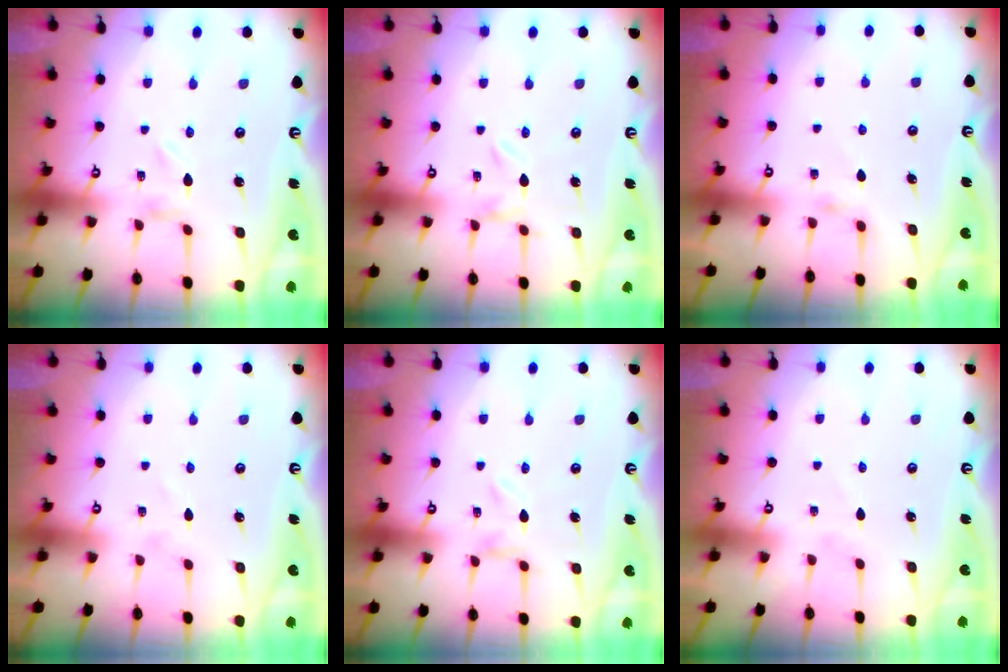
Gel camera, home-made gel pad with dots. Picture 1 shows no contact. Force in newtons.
{"total": 0.0}
{"total": 2.7, "press": 2.7, "slide": 0.5}
{"total": 1.4, "press": 1.4, "slide": 0.1}
{"total": 0.7, "press": 0.6, "slide": 0.3}
{"total": 1.3, "press": 1.3, "slide": 0.1}